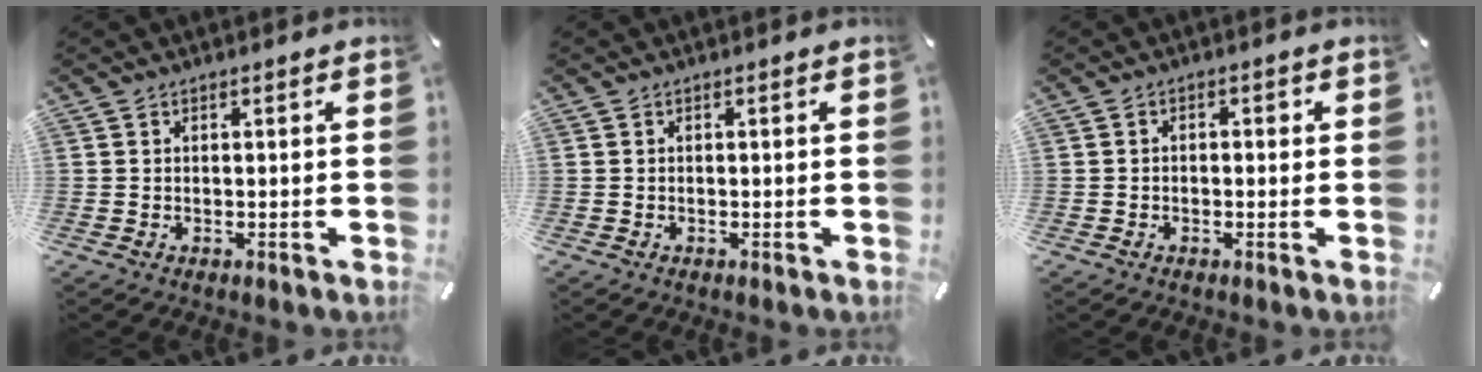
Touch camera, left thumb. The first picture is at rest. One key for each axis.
{"total": 0.0}
{"total": 1.6, "fx": -0.8, "fy": 1.0, "fz": 1.0, "tx": -0.021, "ty": 0.007, "tz": -0.019}